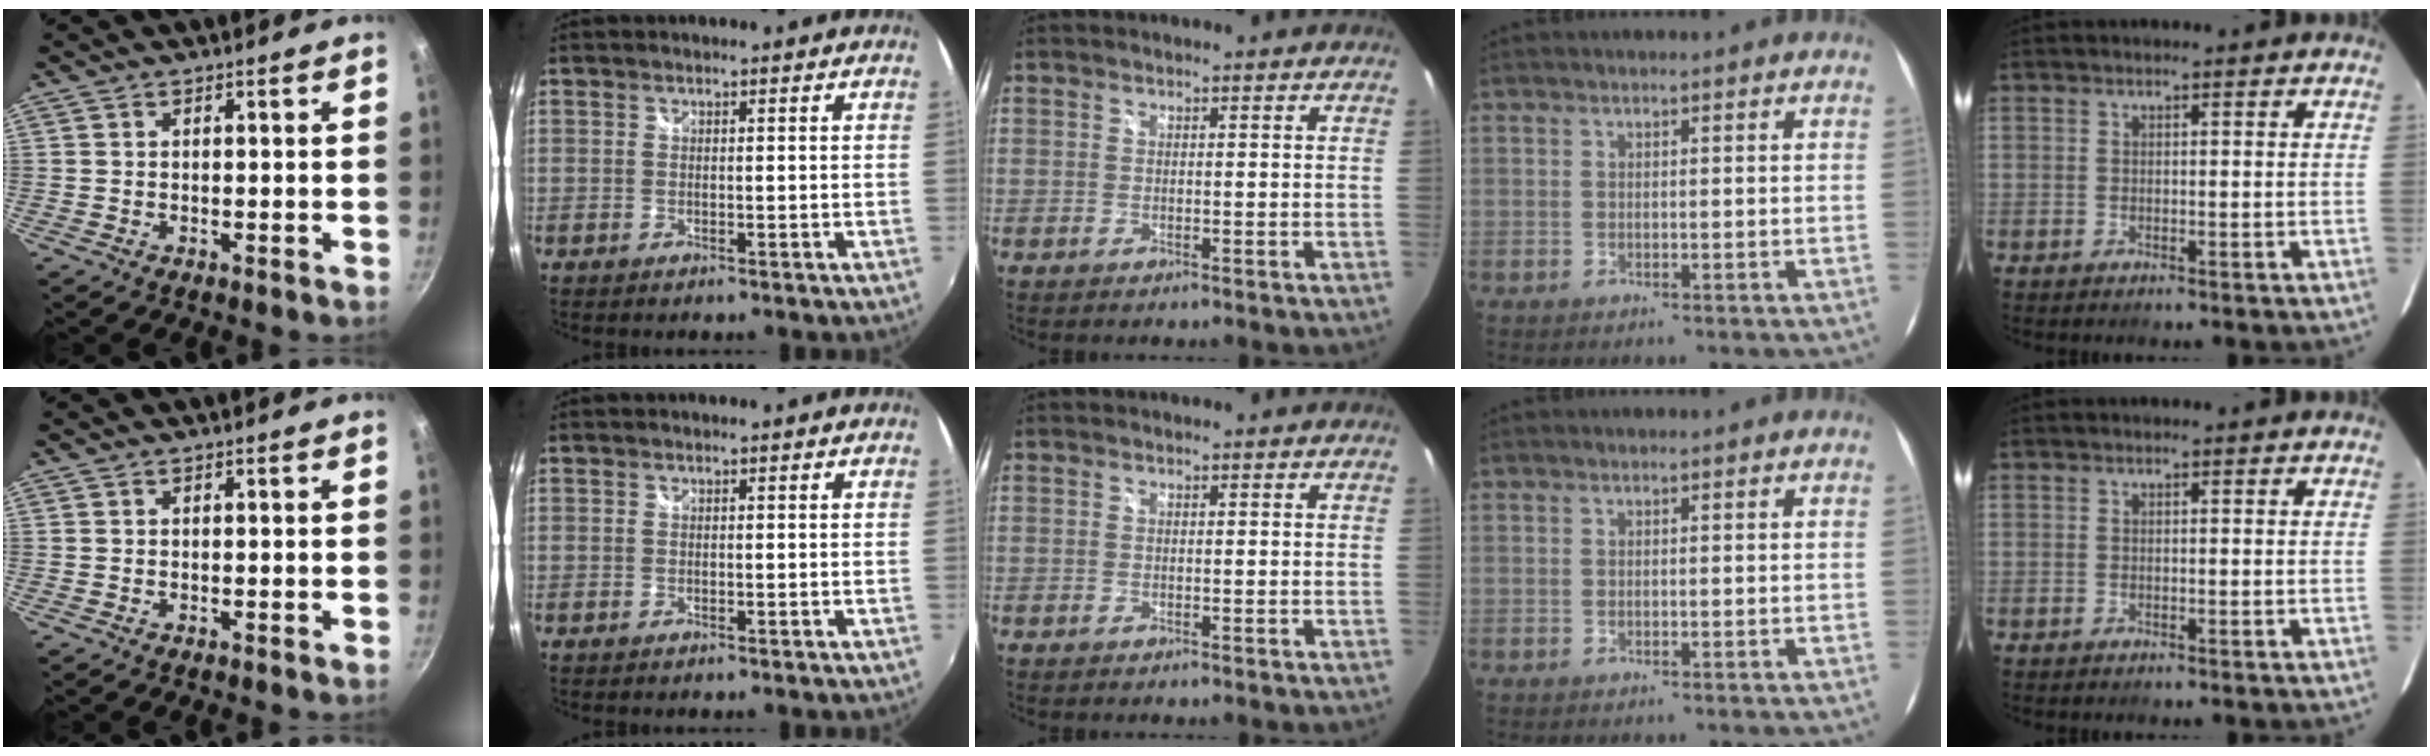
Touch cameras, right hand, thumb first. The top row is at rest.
{}